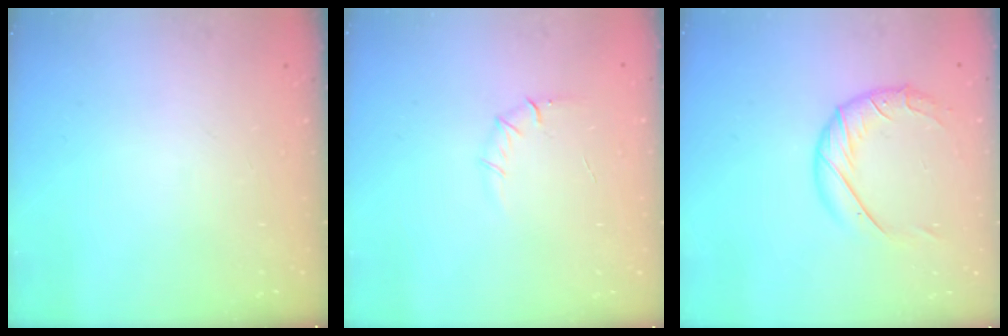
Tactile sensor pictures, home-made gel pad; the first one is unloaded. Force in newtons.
{"total": 6.1, "press": 5.7, "slide": 2.1}
{"total": 11.1, "press": 11.0, "slide": 1.3}